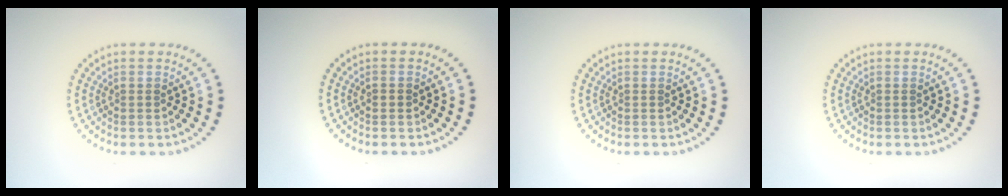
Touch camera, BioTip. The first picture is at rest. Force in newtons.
{"total": 0.7, "press": 0.7, "slide": 0.1}
{"total": 0.0}
{"total": 0.0}